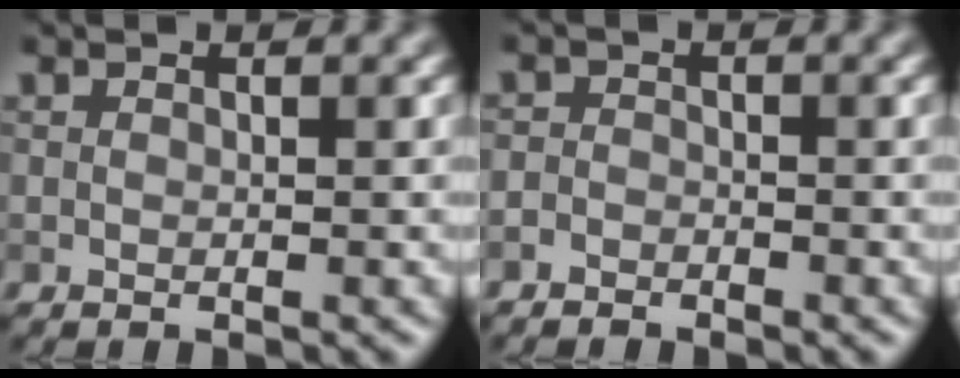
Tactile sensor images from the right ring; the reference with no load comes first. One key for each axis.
{"total": 1.6, "fx": -1.4, "fy": 0.8, "fz": 0.1, "tx": 0.008, "ty": 0.005, "tz": -0.032}